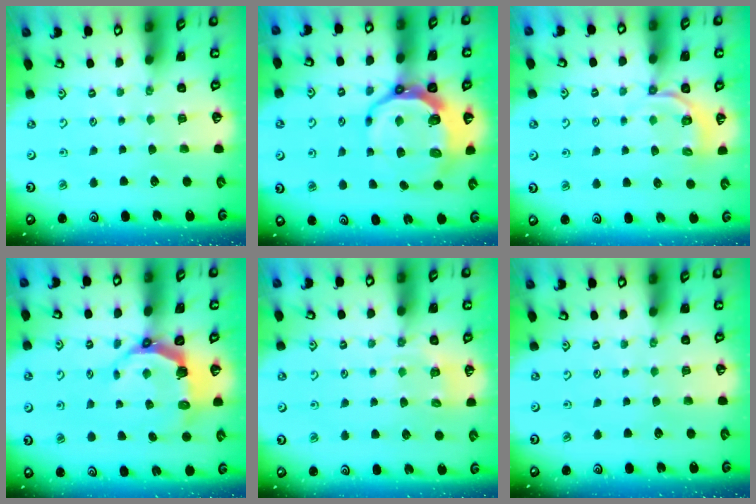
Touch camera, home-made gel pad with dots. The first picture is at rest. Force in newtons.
{"total": 12.3, "press": 11.3, "slide": 4.8}
{"total": 5.1, "press": 4.8, "slide": 1.8}
{"total": 7.5, "press": 5.8, "slide": 4.7}
{"total": 6.6, "press": 6.5, "slide": 1.3}
{"total": 0.0}